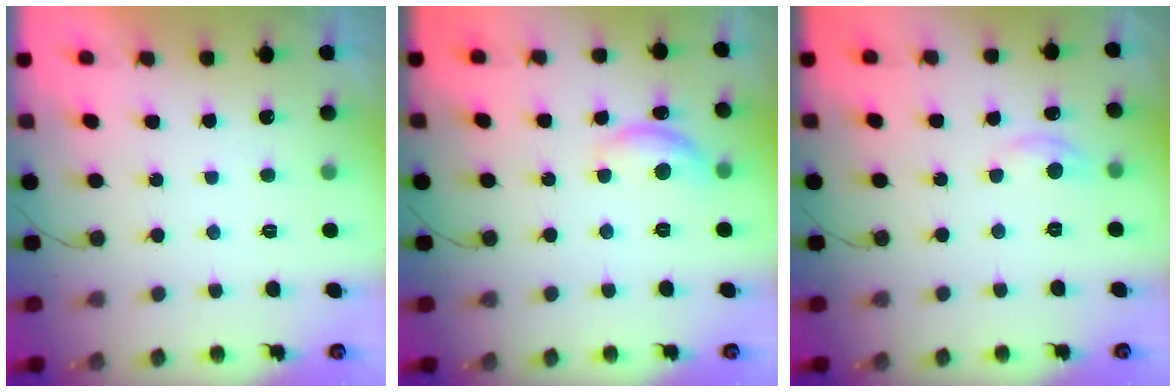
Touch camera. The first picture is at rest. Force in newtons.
{"total": 10.1, "press": 10.0, "slide": 0.6}
{"total": 4.9, "press": 4.9, "slide": 0.6}